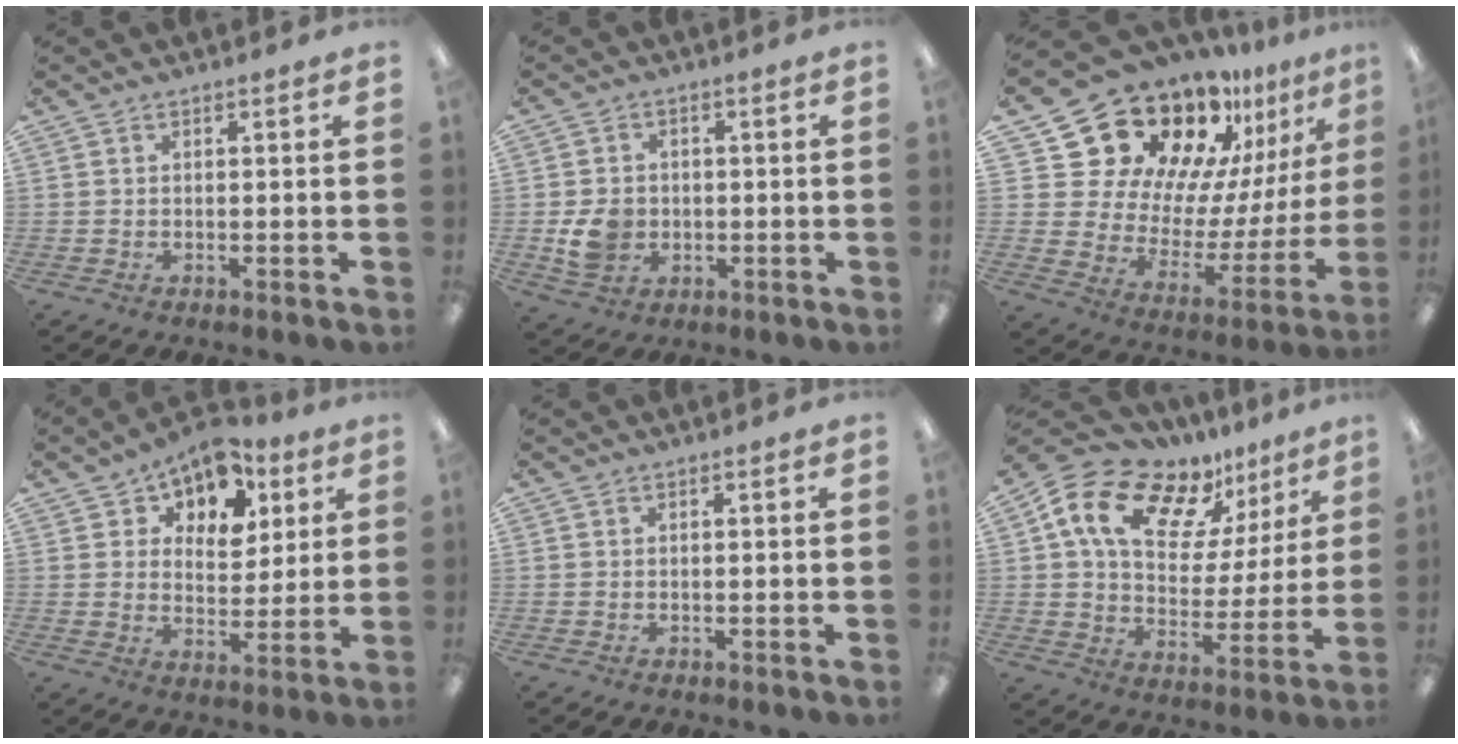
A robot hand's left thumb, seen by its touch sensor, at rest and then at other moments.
{"total": 7.0, "force": [-1.1, 5.9, 3.5], "torque": [-0.051, 0.004, -0.018]}
{"total": 22.3, "force": [18.0, 11.2, 7.0], "torque": [-0.112, -0.149, 0.335]}
{"total": 10.8, "force": [7.7, 6.6, 3.6], "torque": [-0.062, -0.051, 0.141]}
{"total": 0.0}
{"total": 16.1, "force": [10.8, 9.2, 7.5], "torque": [-0.147, -0.064, 0.195]}